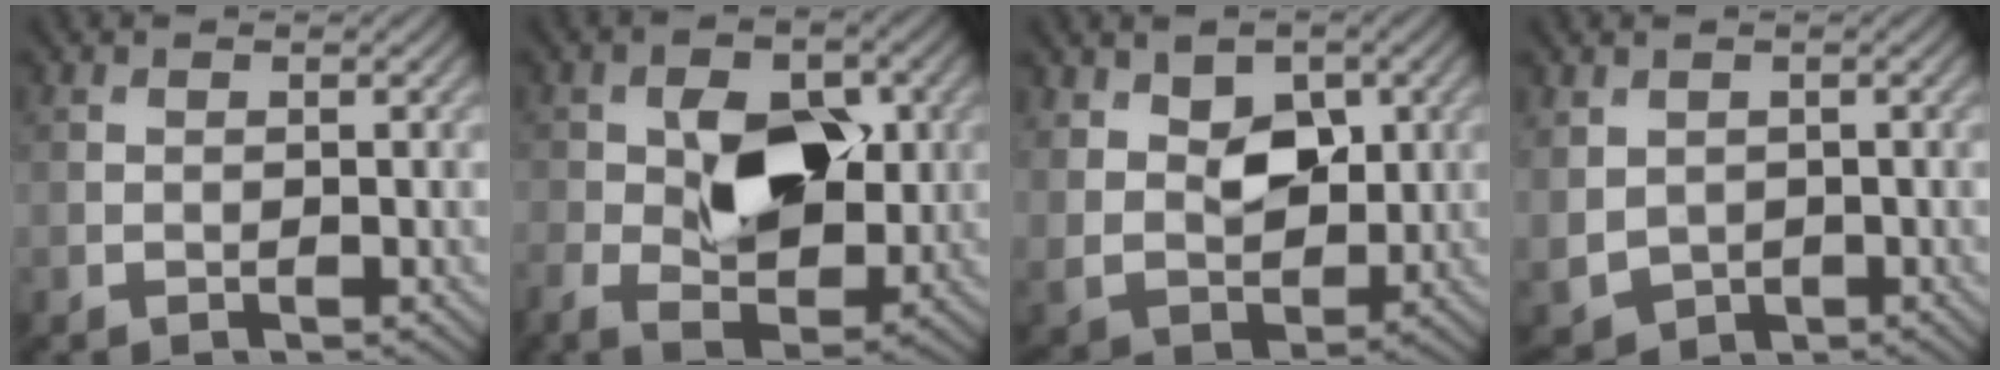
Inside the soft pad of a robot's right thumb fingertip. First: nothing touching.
{"total": 10.1, "force": [0.0, 6.1, 8.1], "torque": [-0.148, -0.007, 0.000]}
{"total": 8.2, "force": [3.0, 5.6, 5.2], "torque": [-0.116, -0.007, 0.048]}
{"total": 3.8, "force": [0.6, 3.2, 1.9], "torque": [-0.074, -0.016, 0.016]}